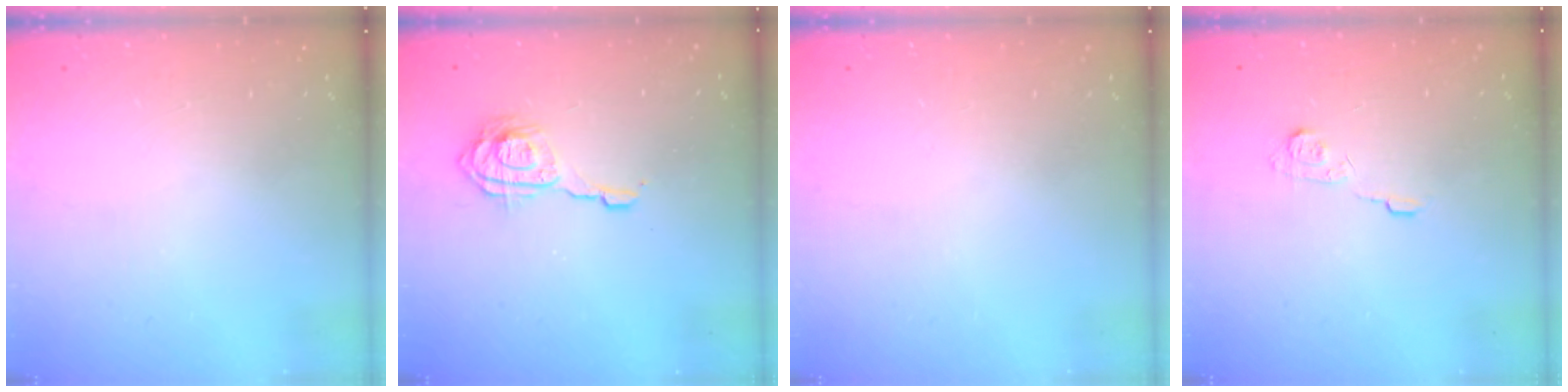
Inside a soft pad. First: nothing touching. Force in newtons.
{"total": 10.3, "press": 10.3, "slide": 1.0}
{"total": 0.0}
{"total": 6.2, "press": 6.2, "slide": 0.5}